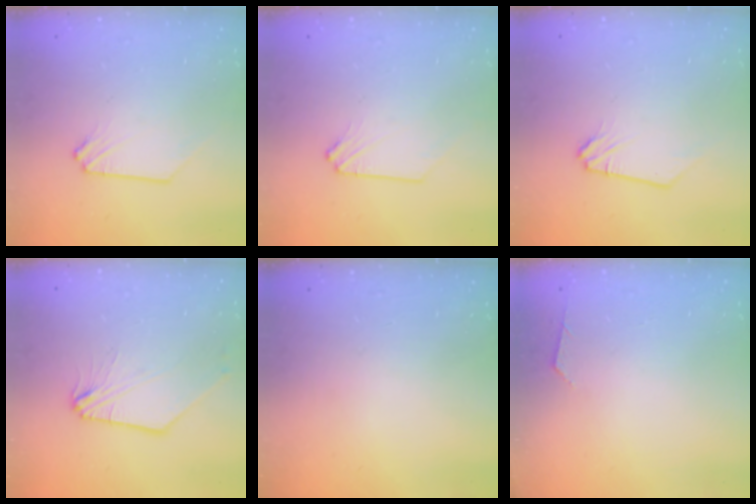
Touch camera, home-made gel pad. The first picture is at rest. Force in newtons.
{"total": 0.0}
{"total": 0.0}
{"total": 2.5, "press": 2.5, "slide": 0.5}
{"total": 0.0}
{"total": 1.7, "press": 1.7, "slide": 0.2}